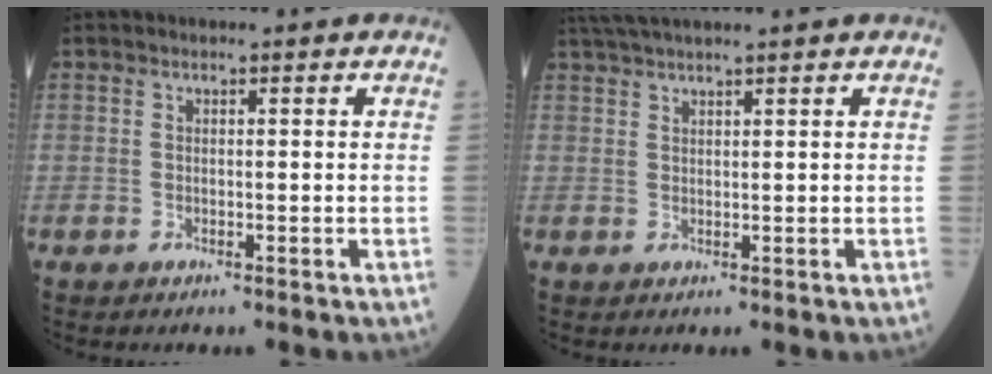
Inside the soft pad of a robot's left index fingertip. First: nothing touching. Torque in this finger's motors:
{"motor_torque": [0.88, -1.26, 0.40, 0.12]}